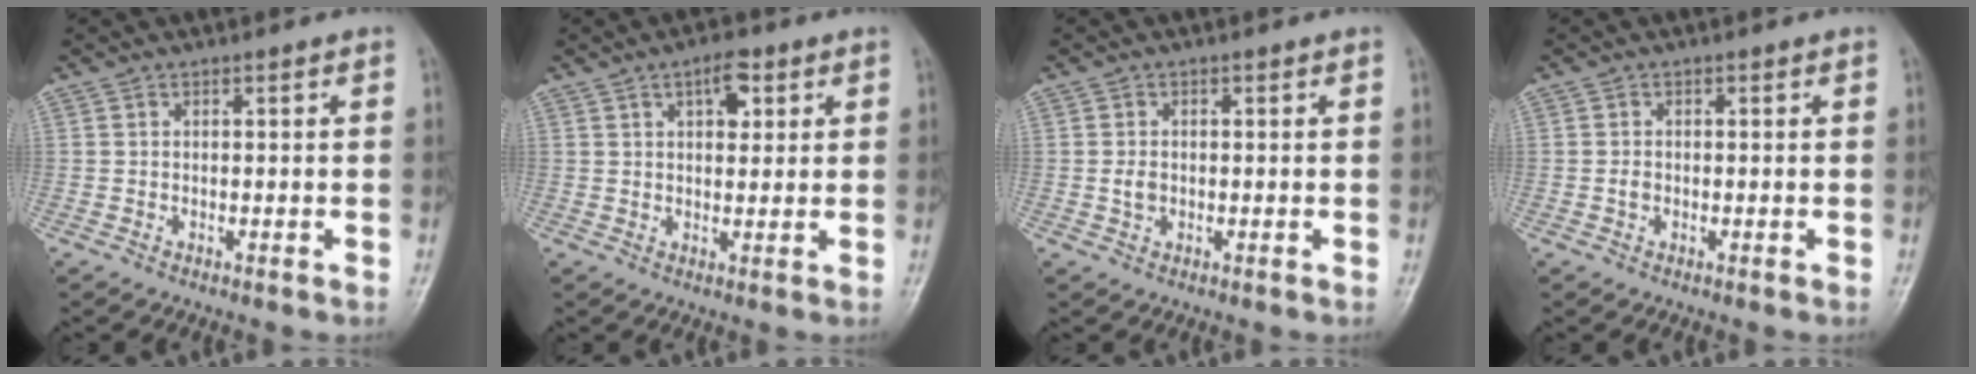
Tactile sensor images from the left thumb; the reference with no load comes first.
{"total": 5.2, "force": [2.3, 2.7, 3.7], "torque": [-0.037, -0.006, 0.031]}
{"total": 2.1, "force": [-0.2, 1.6, 1.3], "torque": [-0.018, 0.001, -0.003]}
{"total": 1.2, "force": [-0.2, 0.9, 0.6], "torque": [-0.008, 0.002, -0.004]}